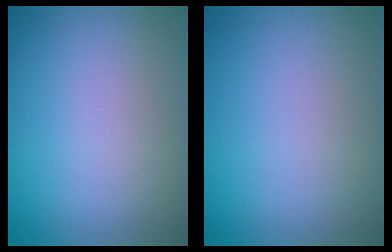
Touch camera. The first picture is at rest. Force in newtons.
{"total": 0.0}